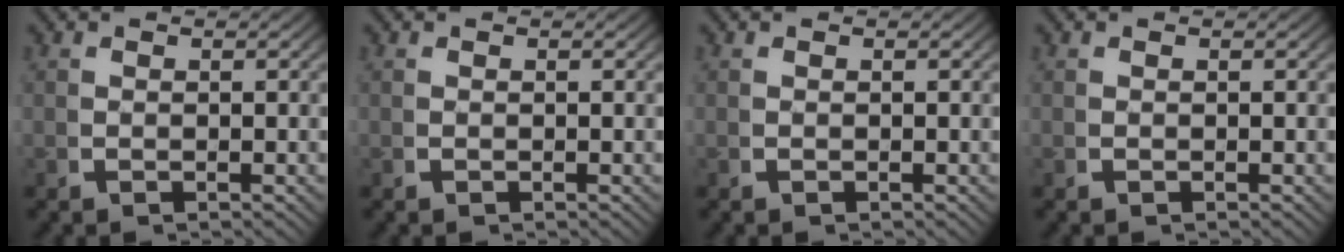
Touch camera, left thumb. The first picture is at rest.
{"total": 0.0}
{"total": 0.0}
{"total": 0.0}